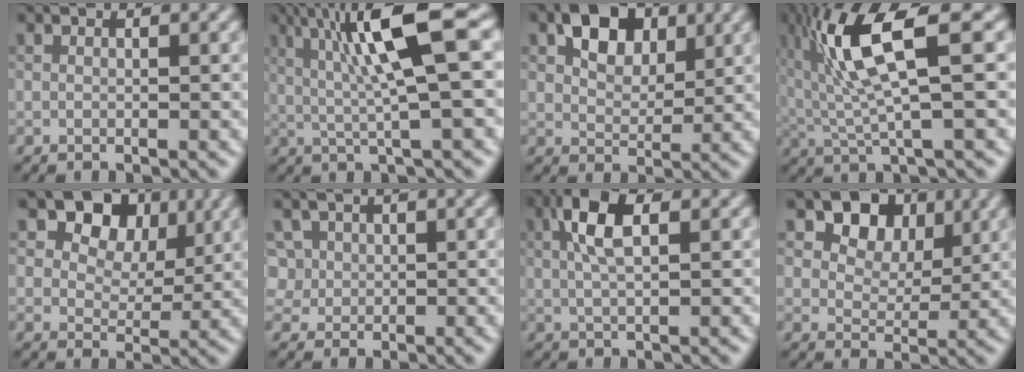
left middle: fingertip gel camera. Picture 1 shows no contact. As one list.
[{"total": 8.2, "force": [1.8, 1.0, 8.0], "torque": [-0.132, 0.012, 0.037]}, {"total": 4.2, "force": [1.7, 2.8, 2.6], "torque": [-0.045, 0.007, 0.029]}, {"total": 7.8, "force": [2.1, 1.6, 7.3], "torque": [-0.154, 0.008, 0.049]}, {"total": 6.8, "force": [3.5, 4.7, 3.4], "torque": [-0.073, 0.004, 0.069]}, {"total": 2.2, "force": [0.8, 2.0, 0.5], "torque": [-0.032, 0.009, 0.036]}, {"total": 4.3, "force": [0.9, 1.5, 3.9], "torque": [-0.088, 0.013, 0.021]}, {"total": 5.2, "force": [2.5, 3.7, 2.6], "torque": [-0.047, -0.008, 0.048]}]